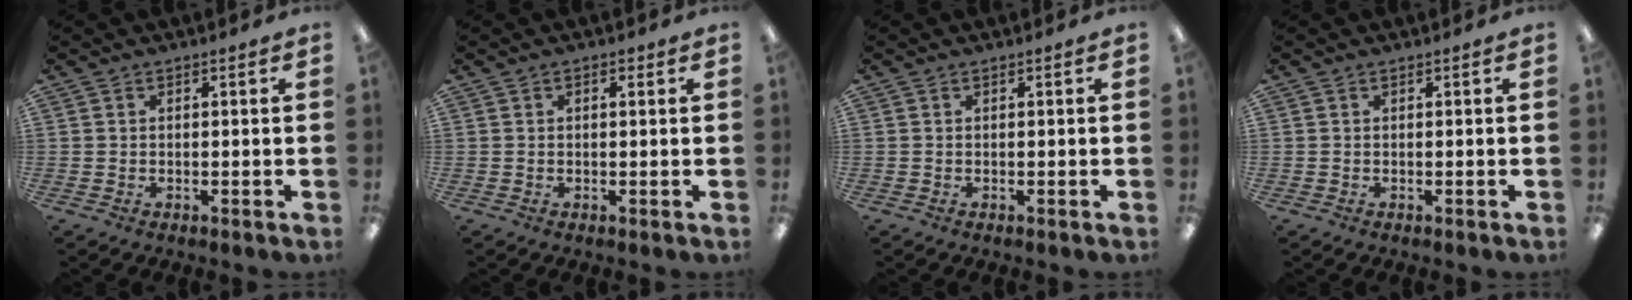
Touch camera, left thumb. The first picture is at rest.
{"total": 1.1, "force": [0.5, 0.6, 0.8], "torque": [-0.009, 0.000, 0.006]}
{"total": 0.0}
{"total": 0.0}